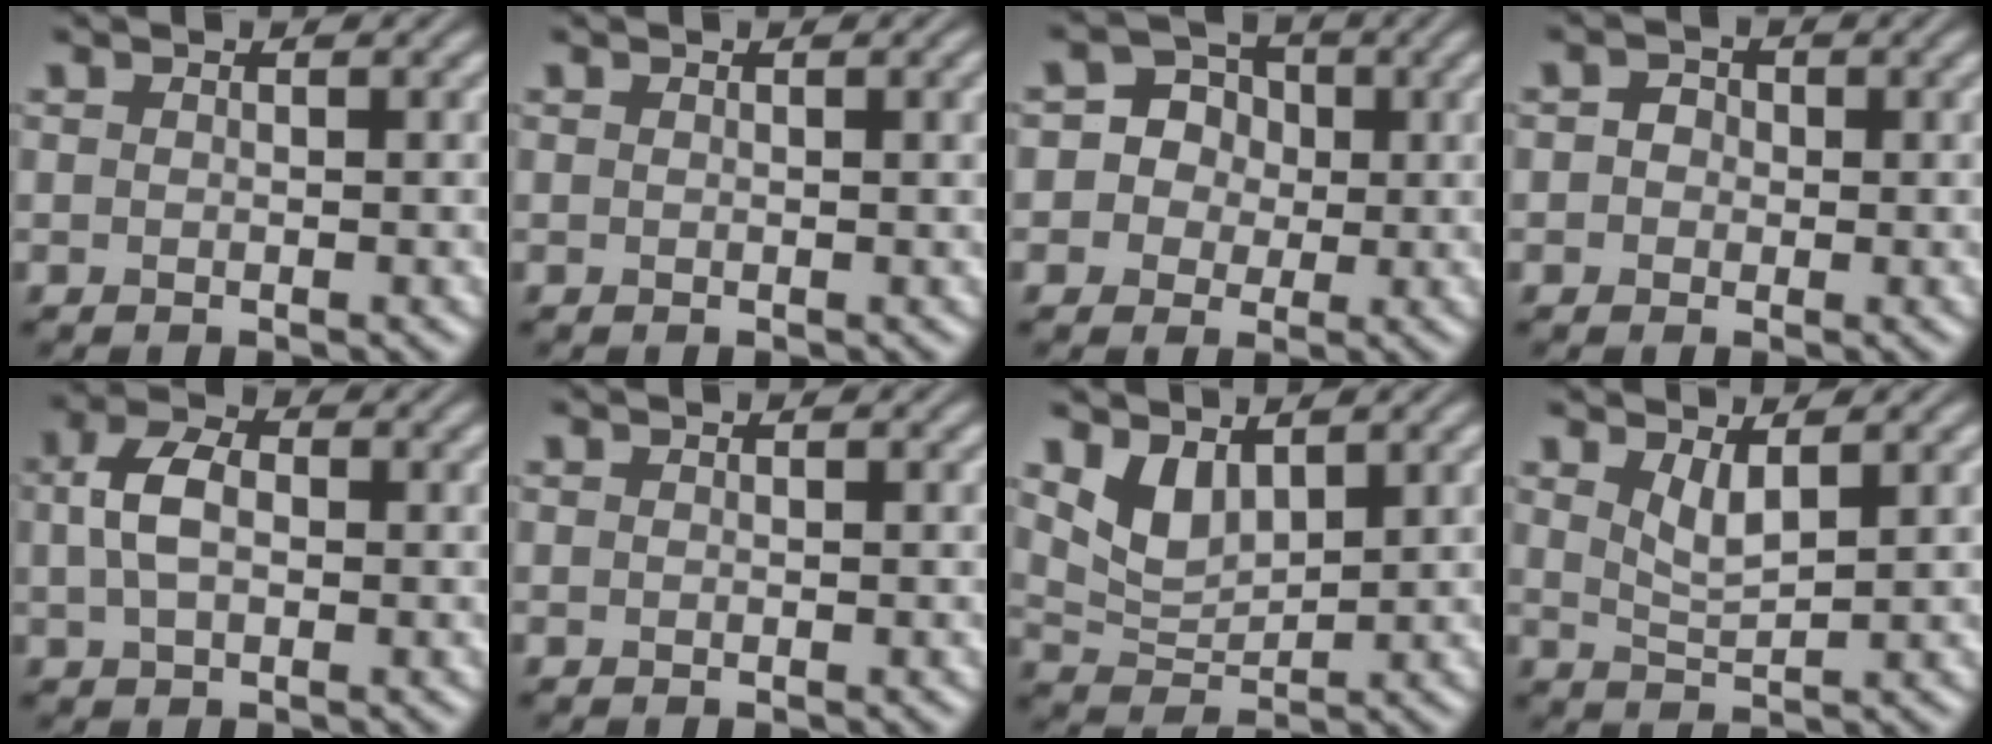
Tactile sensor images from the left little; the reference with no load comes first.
{"total": 1.1, "force": [0.5, 0.3, 0.9], "torque": [-0.014, 0.003, 0.009]}
{"total": 5.5, "force": [0.7, 5.2, 1.5], "torque": [-0.014, 0.029, -0.009]}
{"total": 1.7, "force": [0.2, 1.5, 0.7], "torque": [0.001, 0.004, -0.011]}
{"total": 4.1, "force": [0.3, 2.7, 3.1], "torque": [-0.071, 0.006, 0.001]}
{"total": 0.0}
{"total": 3.4, "force": [2.1, 1.8, 2.1], "torque": [-0.048, -0.011, 0.047]}
{"total": 2.3, "force": [1.4, 0.6, 1.7], "torque": [-0.036, -0.009, 0.031]}